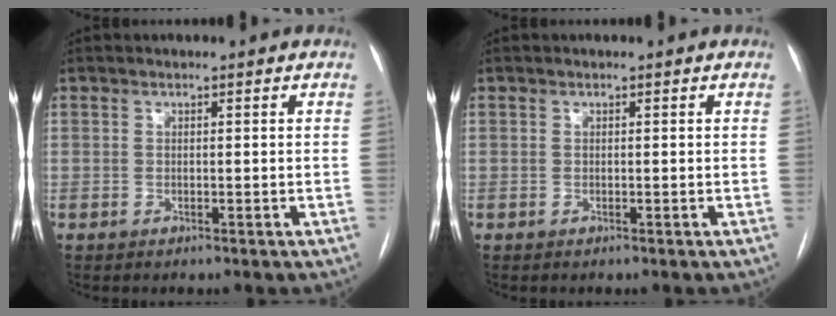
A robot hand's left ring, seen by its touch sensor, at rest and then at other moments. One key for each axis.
{"total": 0.0}